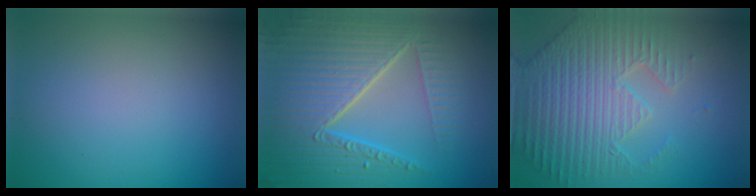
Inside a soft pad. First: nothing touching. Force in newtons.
{"total": 9.0, "press": 6.2, "slide": 6.6}
{"total": 7.0, "press": 5.4, "slide": 4.4}